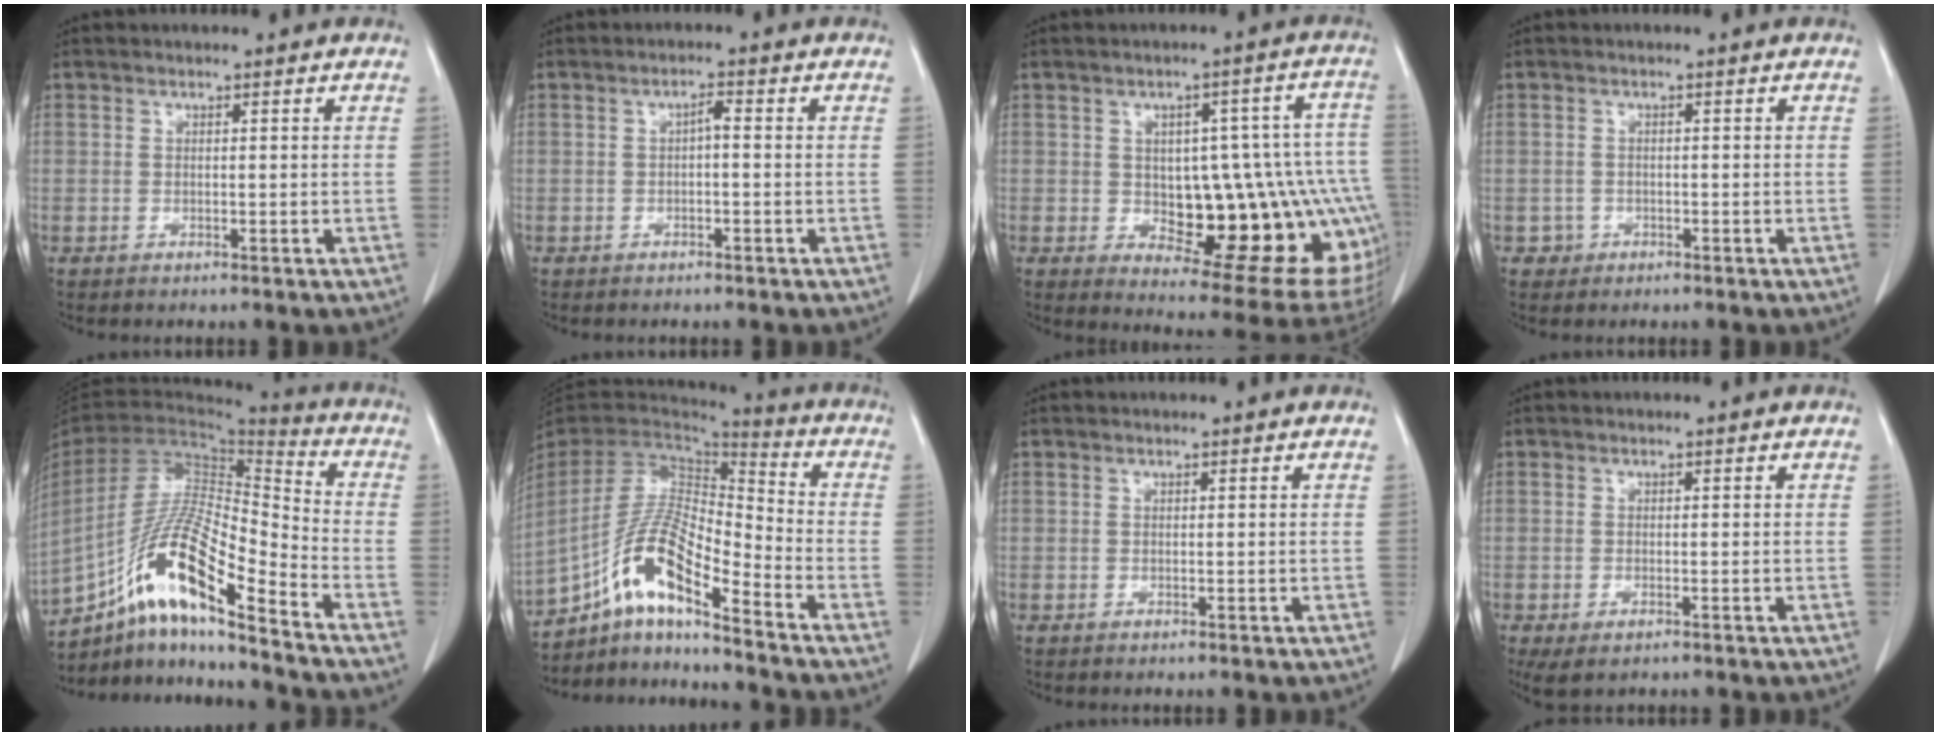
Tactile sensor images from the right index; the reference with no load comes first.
{"total": 1.6, "force": [-0.1, 0.4, 1.5], "torque": [-0.027, 0.007, 0.000]}
{"total": 20.5, "force": [-2.7, 6.8, 19.1], "torque": [-0.163, 0.032, -0.006]}
{"total": 1.7, "force": [-0.6, 1.5, -0.2], "torque": [0.010, 0.009, -0.012]}
{"total": 17.3, "force": [-11.1, 1.9, 13.1], "torque": [-0.259, -0.004, -0.203]}
{"total": 14.4, "force": [-8.6, 2.5, 11.3], "torque": [-0.226, 0.009, -0.158]}
{"total": 0.0}
{"total": 3.0, "force": [-1.6, 1.6, 2.1], "torque": [-0.039, -0.008, -0.019]}